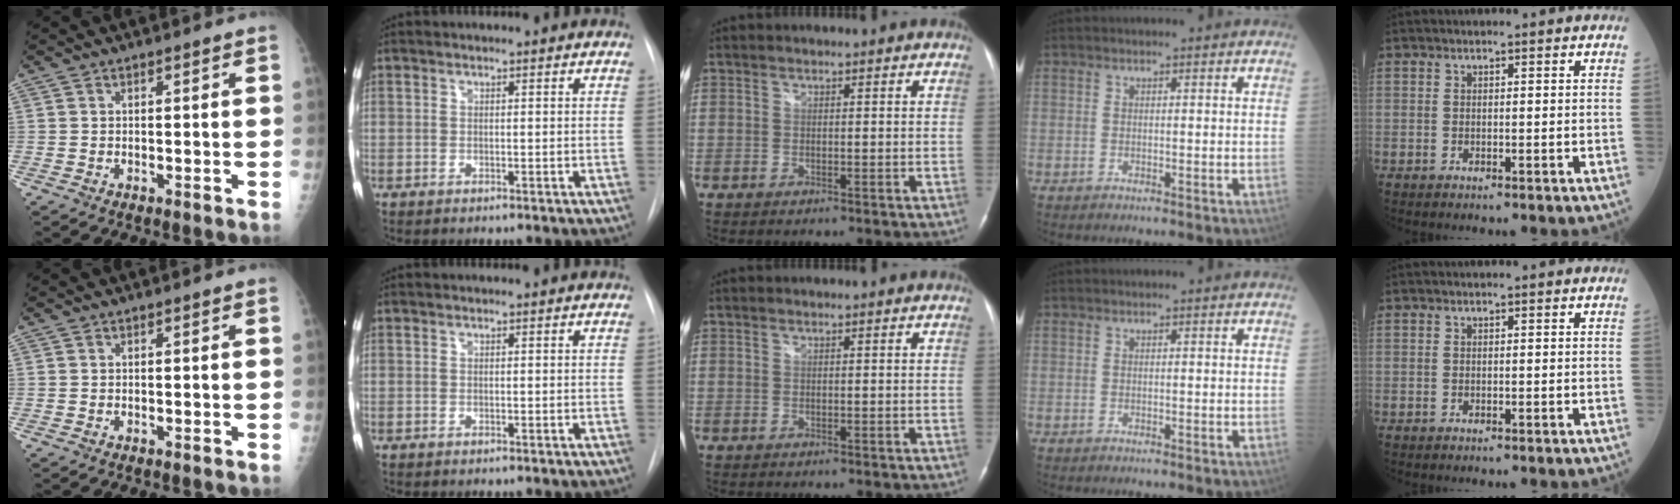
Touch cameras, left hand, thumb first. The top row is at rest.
{}